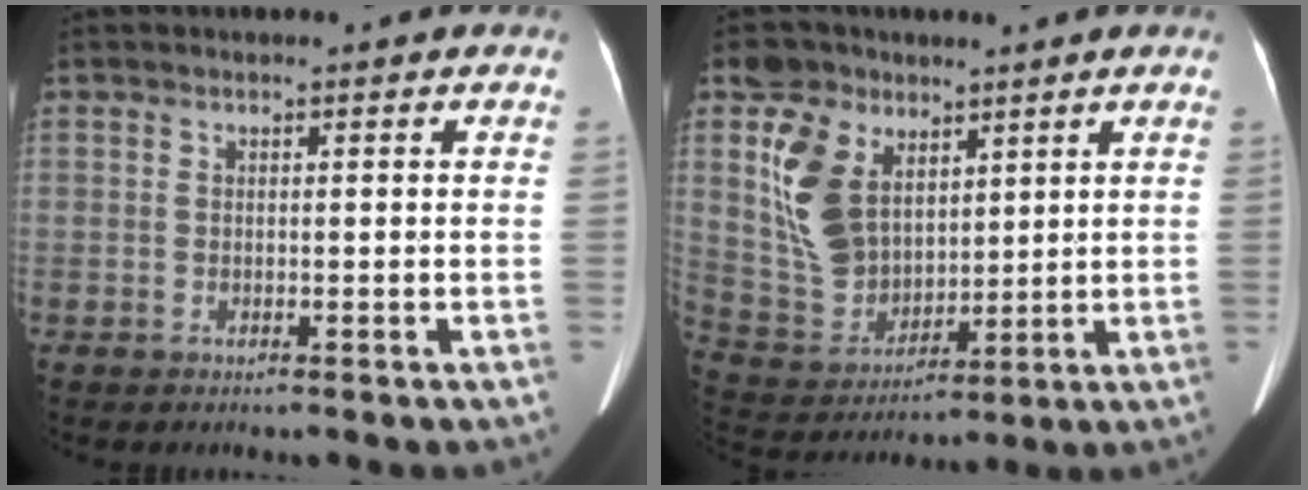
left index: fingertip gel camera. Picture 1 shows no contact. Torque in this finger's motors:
{"motor_torque": [1.07, -1.07, 0.24, 0.05]}